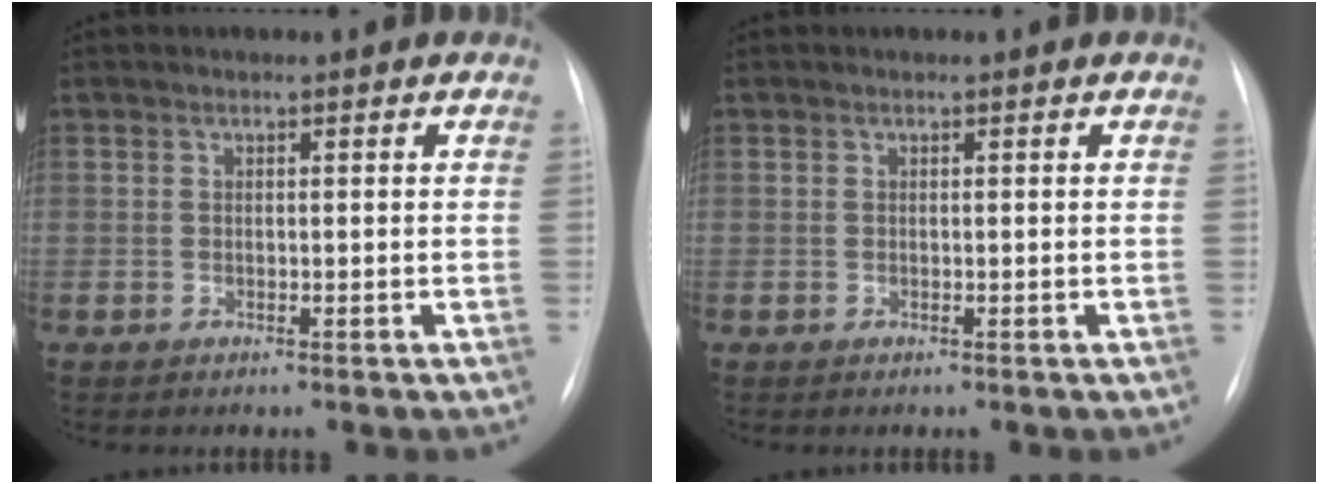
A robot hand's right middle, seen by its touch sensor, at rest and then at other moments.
{"total": 0.0}